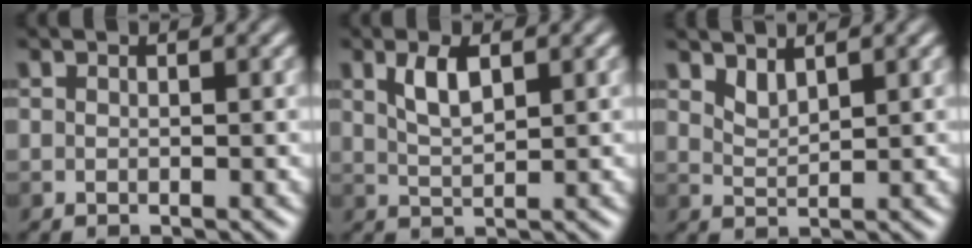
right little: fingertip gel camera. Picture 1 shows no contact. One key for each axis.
{"total": 2.6, "fx": 1.2, "fy": 1.0, "fz": 2.1, "tx": -0.046, "ty": 0.002, "tz": 0.025}
{"total": 1.4, "fx": 1.2, "fy": 0.4, "fz": 0.6, "tx": -0.016, "ty": -0.007, "tz": 0.029}